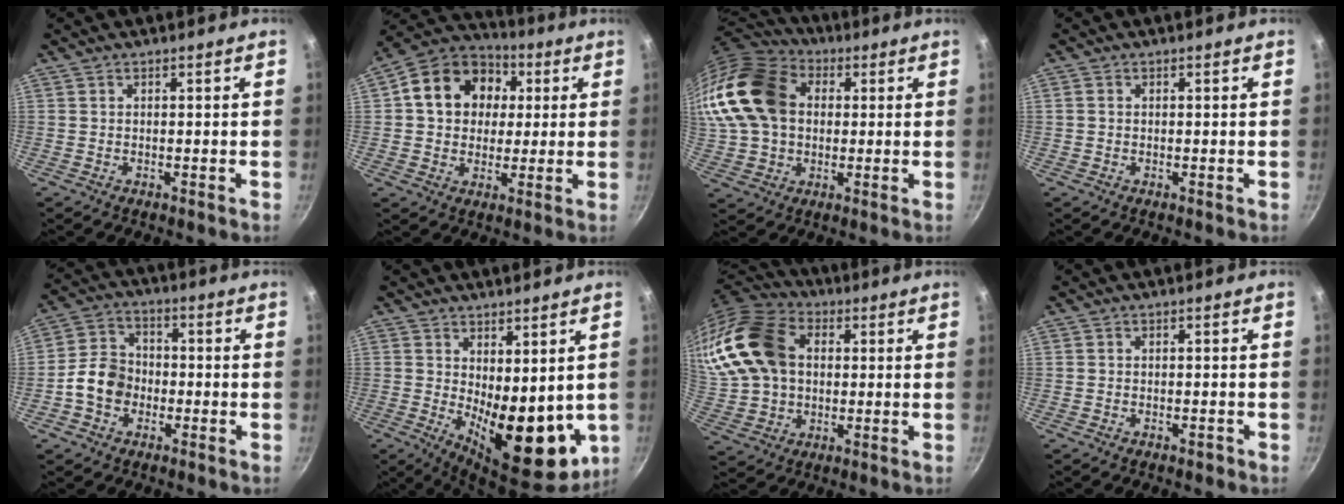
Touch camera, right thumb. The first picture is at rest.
{"total": 16.0, "force": [3.2, 12.9, 8.7], "torque": [-0.121, 0.021, 0.037]}
{"total": 23.6, "force": [3.8, 17.5, 15.4], "torque": [-0.320, 0.038, 0.063]}
{"total": 0.8, "force": [0.0, 0.7, 0.3], "torque": [-0.005, 0.003, -0.001]}
{"total": 8.4, "force": [-2.3, 6.7, 4.5], "torque": [-0.054, 0.028, -0.056]}
{"total": 14.2, "force": [0.4, 6.8, 12.4], "torque": [-0.147, -0.037, 0.025]}
{"total": 20.1, "force": [3.6, 15.1, 12.8], "torque": [-0.253, 0.023, 0.065]}
{"total": 0.7, "force": [-0.5, 0.4, 0.4], "torque": [-0.003, 0.008, -0.002]}